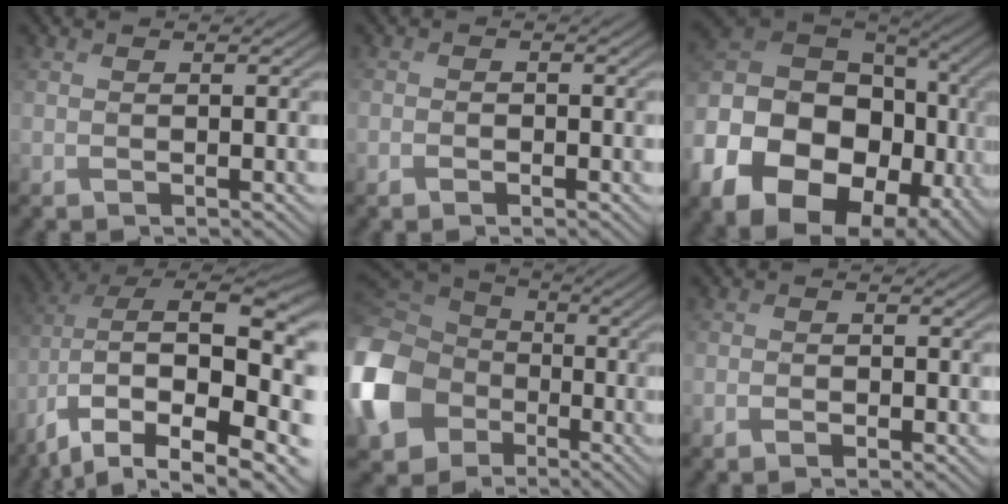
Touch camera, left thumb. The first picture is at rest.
{"total": 1.3, "force": [-0.8, 0.7, 0.7], "torque": [-0.011, -0.002, -0.015]}
{"total": 21.4, "force": [-7.0, 15.4, 13.1], "torque": [-0.306, -0.042, -0.103]}
{"total": 18.5, "force": [-5.7, 9.4, 14.8], "torque": [-0.275, -0.039, -0.051]}
{"total": 17.1, "force": [-4.8, 13.5, 9.3], "torque": [-0.298, -0.031, -0.107]}
{"total": 1.6, "force": [-1.0, 0.8, 1.0], "torque": [-0.015, -0.001, -0.018]}